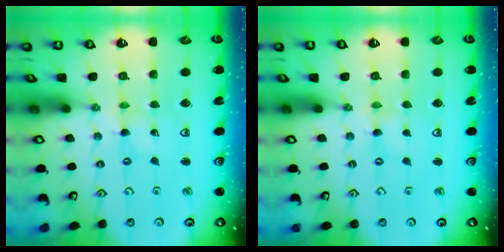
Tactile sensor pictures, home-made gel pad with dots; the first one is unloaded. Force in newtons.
{"total": 1.7, "press": 1.7, "slide": 0.3}